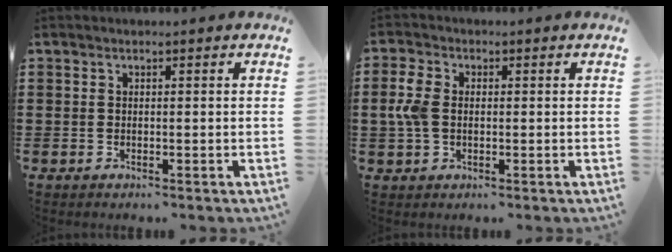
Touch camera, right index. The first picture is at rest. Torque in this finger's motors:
{"motor_torque": [0.71, 0.11, 0.29, 0.12]}